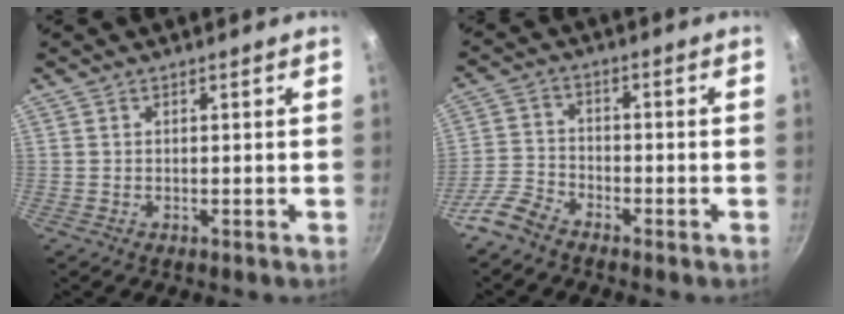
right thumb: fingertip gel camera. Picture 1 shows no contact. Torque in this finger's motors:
{"motor_torque": [2.63, 1.85, 0.69, -0.99, 0.05]}